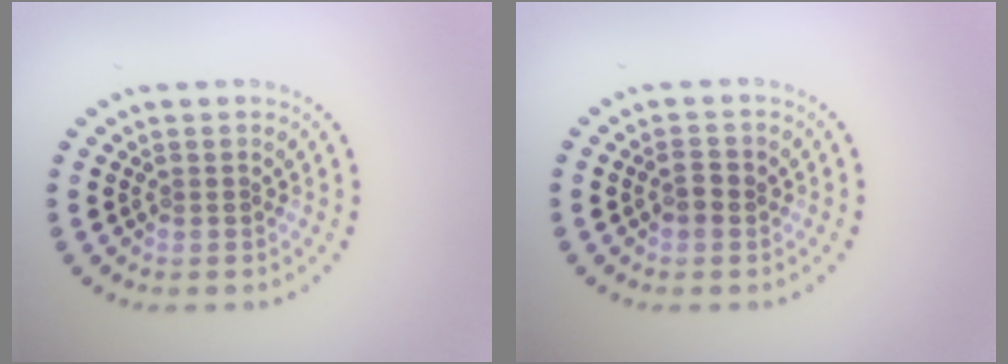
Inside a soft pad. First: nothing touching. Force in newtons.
{"total": 1.5, "press": 1.5, "slide": 0.3}